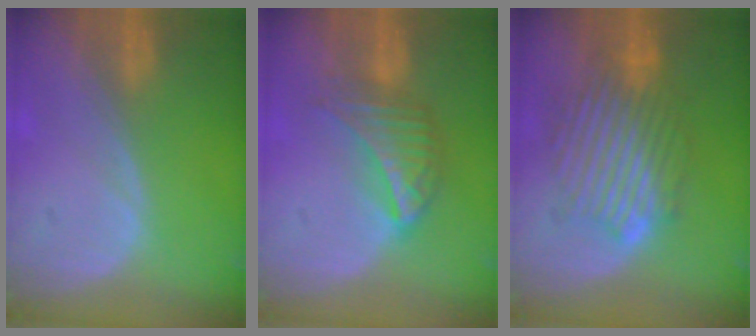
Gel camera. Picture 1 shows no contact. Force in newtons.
{"total": 6.8, "press": 6.1, "slide": 3.0}
{"total": 9.0, "press": 8.8, "slide": 1.8}